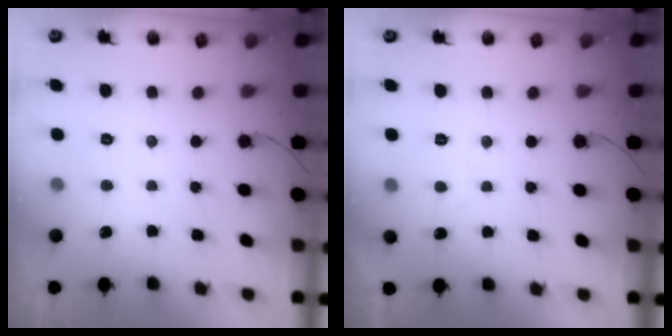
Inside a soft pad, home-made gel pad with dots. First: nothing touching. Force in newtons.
{"total": 1.5, "press": 1.3, "slide": 0.6}